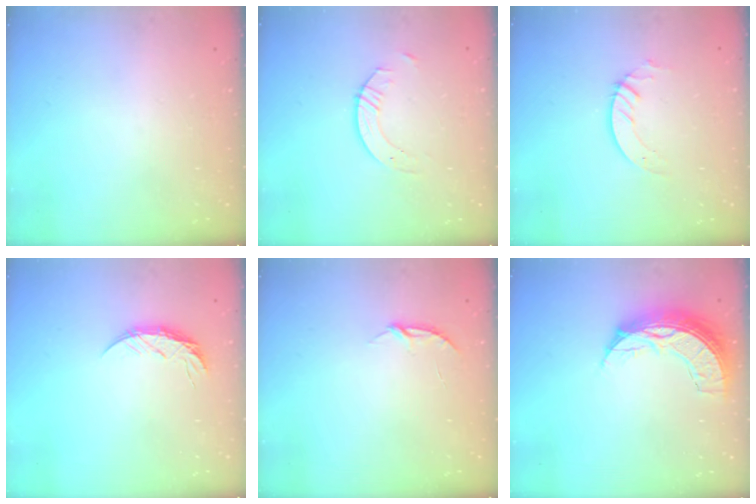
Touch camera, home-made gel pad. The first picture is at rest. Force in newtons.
{"total": 4.0, "press": 3.9, "slide": 0.4}
{"total": 2.7, "press": 2.7, "slide": 0.2}
{"total": 5.5, "press": 5.4, "slide": 0.8}
{"total": 3.4, "press": 3.4, "slide": 0.1}
{"total": 11.2, "press": 11.2, "slide": 0.9}